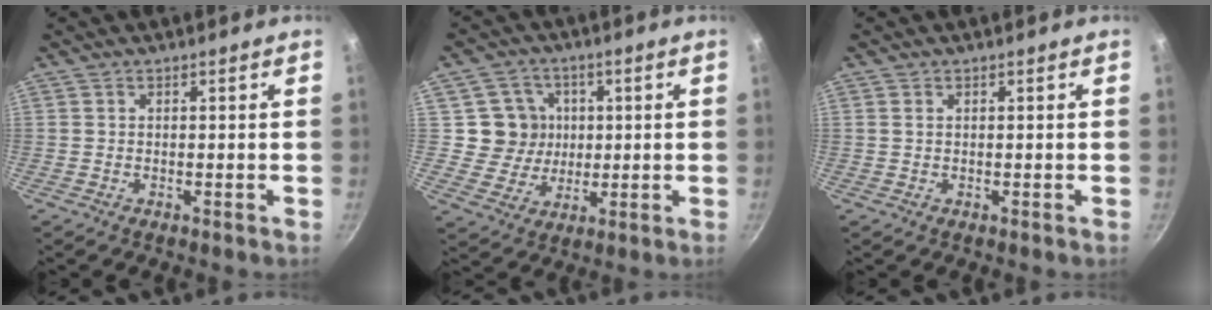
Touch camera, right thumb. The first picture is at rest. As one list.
[{"total": 8.9, "force": [1.3, 8.6, 2.2], "torque": [-0.003, -0.003, 0.020]}, {"total": 0.5, "force": [0.3, 0.3, 0.3], "torque": [-0.007, -0.001, 0.005]}]